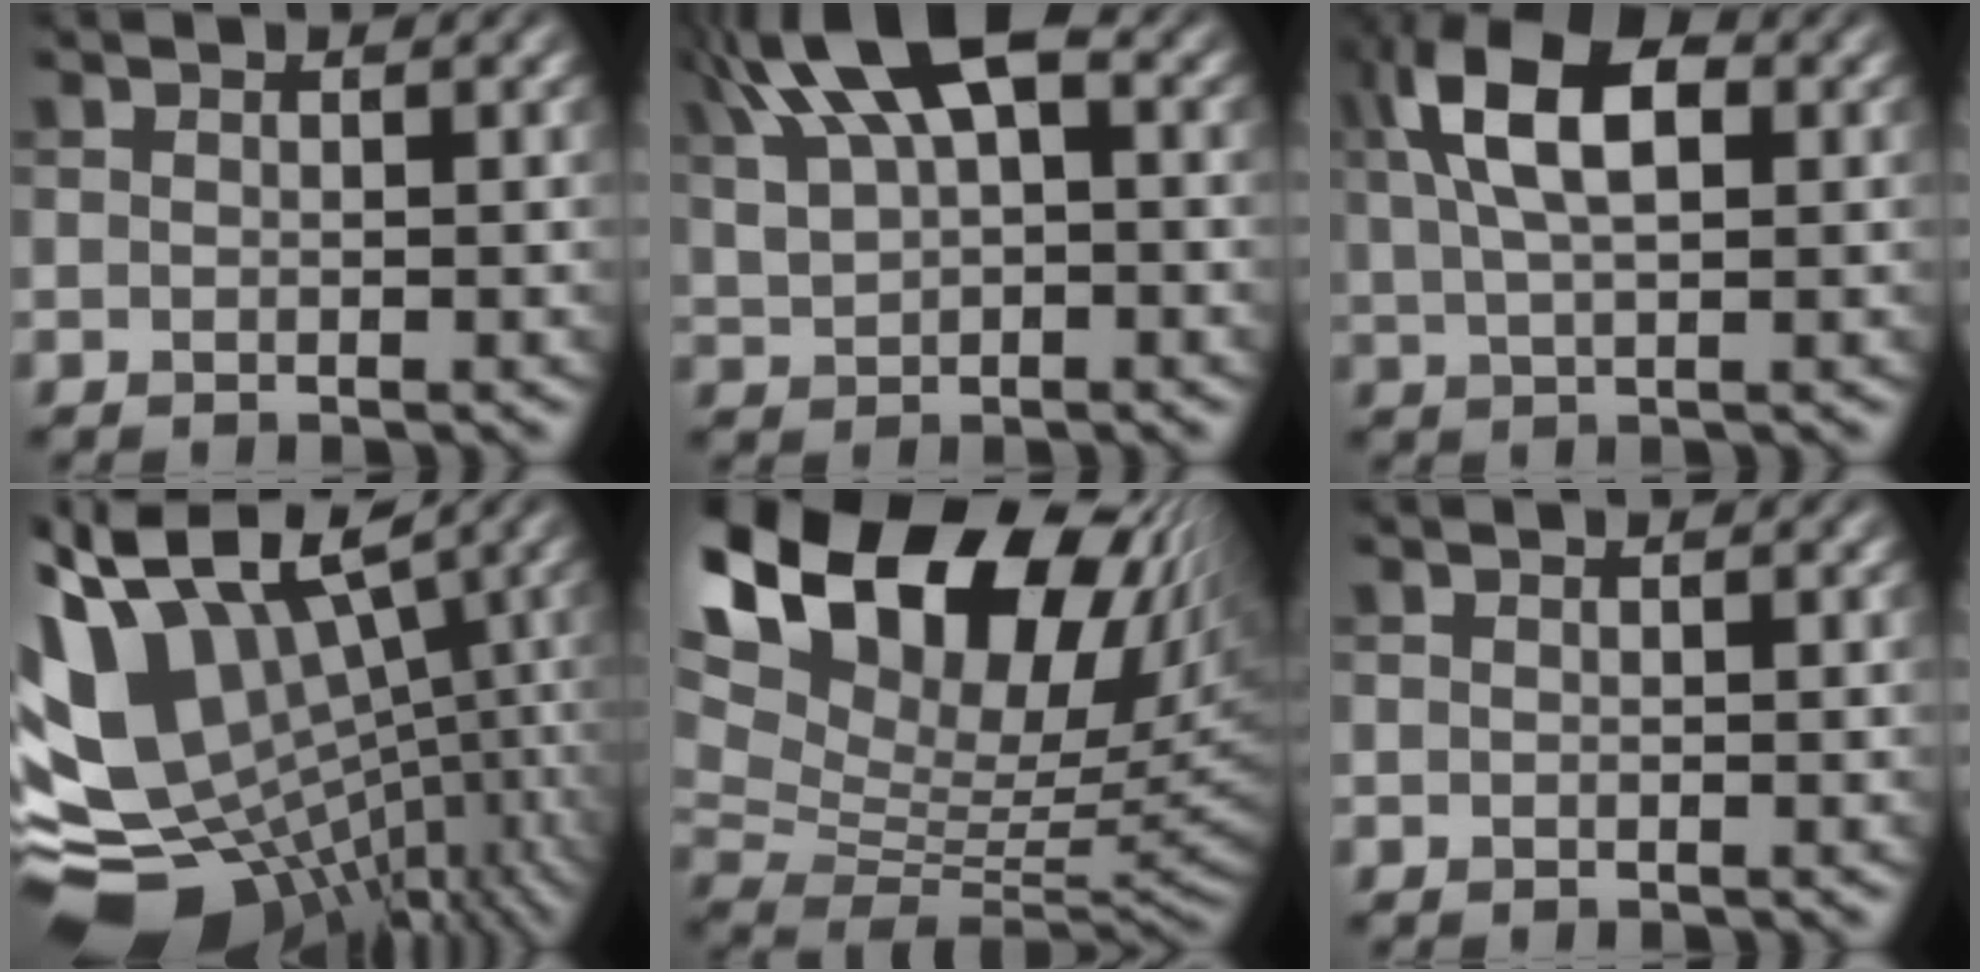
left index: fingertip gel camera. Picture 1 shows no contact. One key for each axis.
{"total": 9.8, "fx": 4.4, "fy": 4.7, "fz": 7.5, "tx": -0.155, "ty": 0.026, "tz": 0.071}
{"total": 8.3, "fx": 2.6, "fy": 4.0, "fz": 6.8, "tx": -0.125, "ty": 0.020, "tz": 0.036}
{"total": 16.0, "fx": -3.6, "fy": 10.6, "fz": 11.5, "tx": -0.219, "ty": -0.008, "tz": -0.032}
{"total": 19.9, "fx": 9.5, "fy": 11.8, "fz": 13.0, "tx": -0.225, "ty": 0.043, "tz": 0.174}
{"total": 0.0}